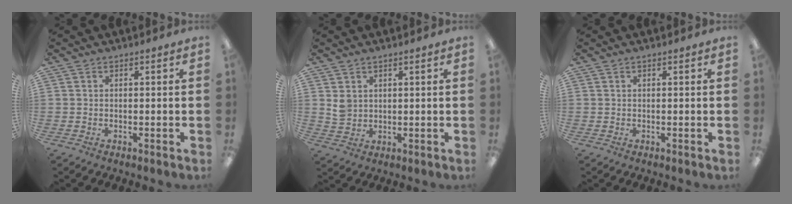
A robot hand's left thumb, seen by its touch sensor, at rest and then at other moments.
{"total": 3.1, "force": [1.5, 2.4, 1.3], "torque": [-0.029, 0.001, 0.029]}
{"total": 0.0}